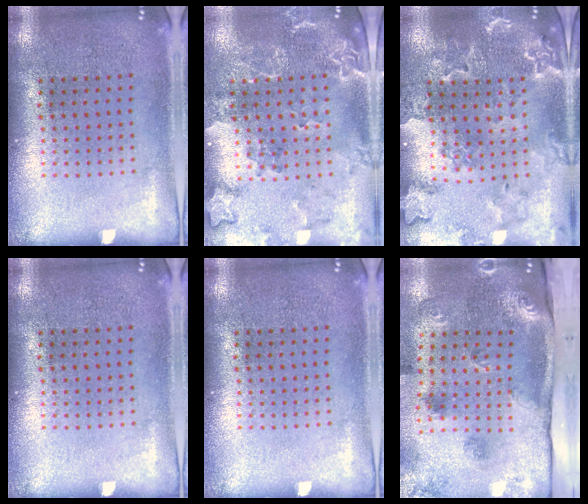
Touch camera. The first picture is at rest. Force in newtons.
{"total": 2.1, "press": 2.0, "slide": 0.8}
{"total": 1.9, "press": 1.9, "slide": 0.3}
{"total": 0.0}
{"total": 0.0}
{"total": 3.2, "press": 2.1, "slide": 2.4}